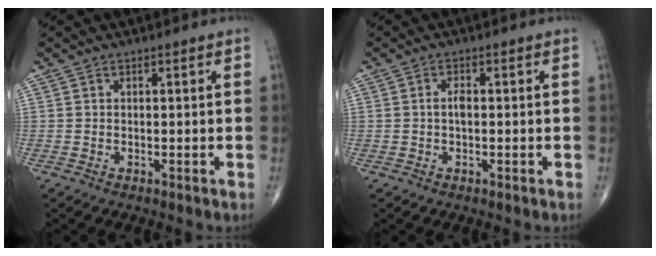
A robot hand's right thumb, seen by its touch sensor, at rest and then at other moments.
{"total": 1.9, "force": [0.0, 0.8, 1.7], "torque": [-0.032, 0.003, -0.002]}